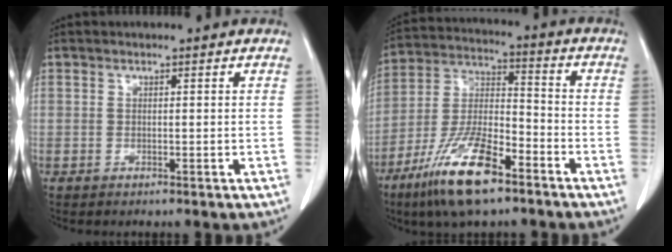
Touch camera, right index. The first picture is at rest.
{"total": 14.7, "force": [-9.2, 3.9, 10.8], "torque": [-0.221, -0.015, -0.168]}